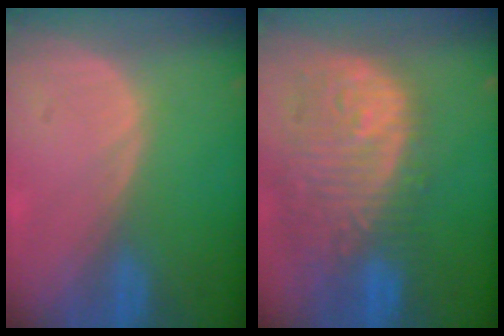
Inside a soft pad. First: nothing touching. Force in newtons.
{"total": 13.3, "press": 11.2, "slide": 7.1}